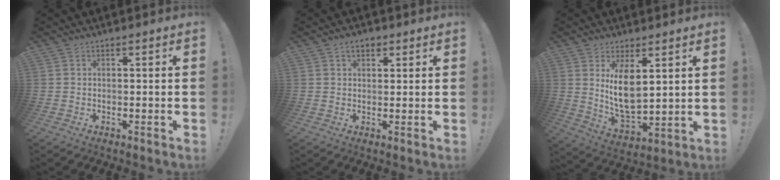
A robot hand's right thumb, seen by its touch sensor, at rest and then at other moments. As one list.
[{"total": 3.0, "force": [1.6, 1.8, 1.8], "torque": [-0.024, -0.002, 0.028]}, {"total": 11.6, "force": [4.4, 5.8, 9.0], "torque": [-0.170, -0.039, 0.081]}]